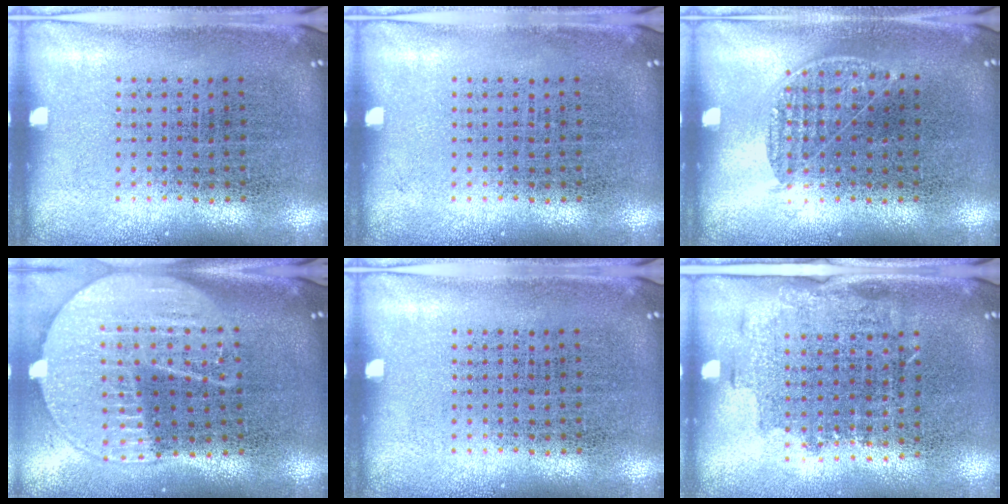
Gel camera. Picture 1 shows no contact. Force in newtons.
{"total": 0.0}
{"total": 0.8, "press": 0.7, "slide": 0.5}
{"total": 2.0, "press": 1.8, "slide": 1.0}
{"total": 0.0}
{"total": 1.5, "press": 1.2, "slide": 1.0}